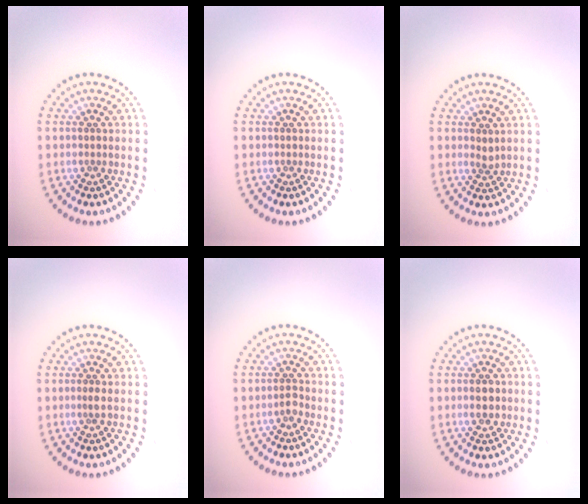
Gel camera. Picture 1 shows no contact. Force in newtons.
{"total": 0.0}
{"total": 0.9, "press": 0.7, "slide": 0.7}
{"total": 0.9, "press": 0.6, "slide": 0.6}
{"total": 1.0, "press": 0.7, "slide": 0.6}
{"total": 2.1, "press": 2.1, "slide": 0.1}